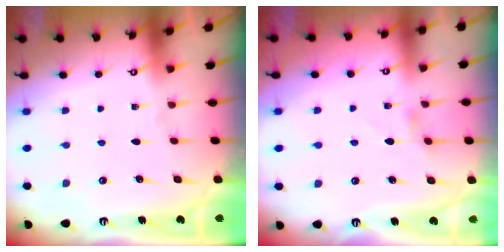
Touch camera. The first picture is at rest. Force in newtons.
{"total": 1.6, "press": 1.6, "slide": 0.4}